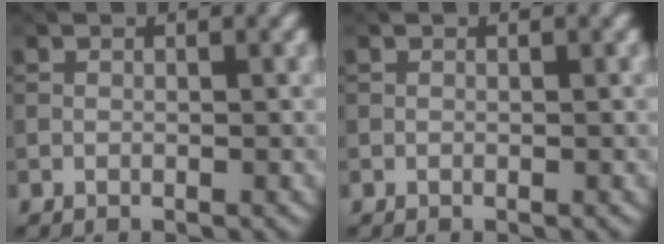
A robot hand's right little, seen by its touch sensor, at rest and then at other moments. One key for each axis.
{"total": 0.0}